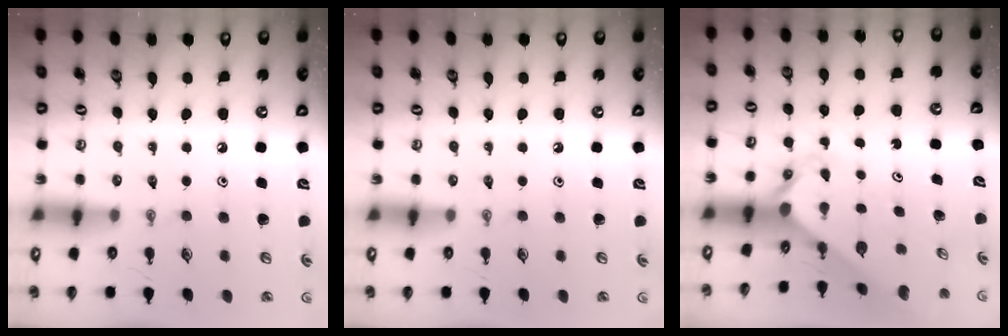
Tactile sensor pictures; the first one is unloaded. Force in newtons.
{"total": 0.0}
{"total": 2.7, "press": 2.6, "slide": 0.3}